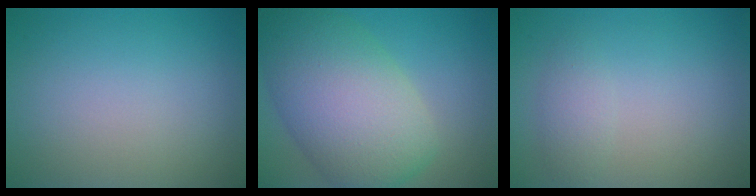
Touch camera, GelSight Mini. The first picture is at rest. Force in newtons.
{"total": 10.8, "press": 10.8, "slide": 0.3}
{"total": 1.6, "press": 1.6, "slide": 0.1}